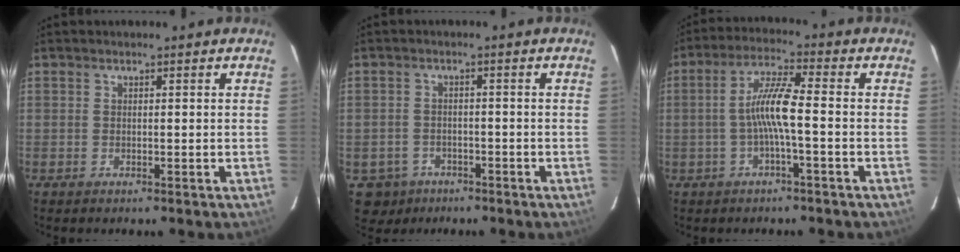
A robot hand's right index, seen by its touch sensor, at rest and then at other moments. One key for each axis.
{"total": 6.0, "fx": -3.4, "fy": 4.8, "fz": 1.1, "tx": -0.042, "ty": 0.011, "tz": -0.047}
{"total": 7.0, "fx": -1.6, "fy": 0.1, "fz": 6.8, "tx": -0.146, "ty": 0.011, "tz": -0.029}